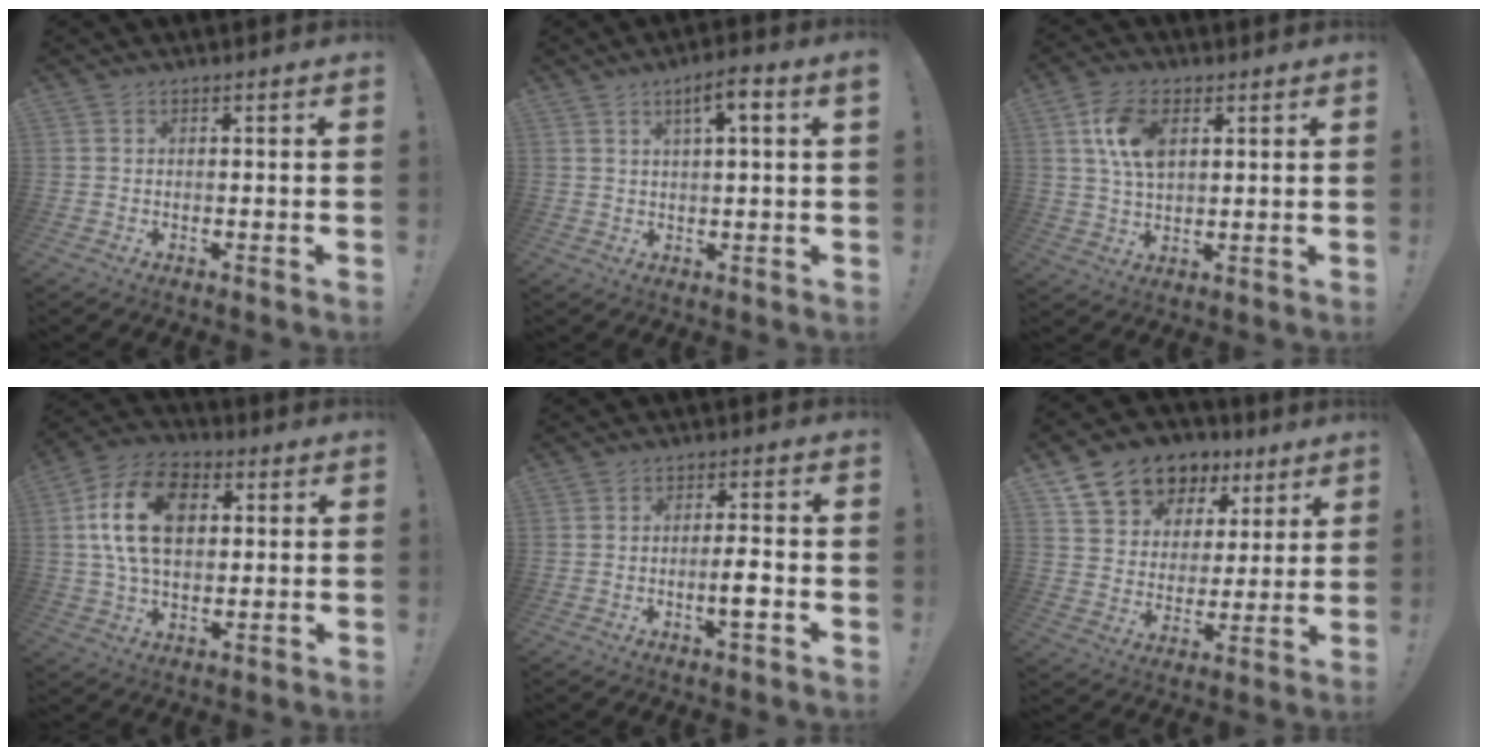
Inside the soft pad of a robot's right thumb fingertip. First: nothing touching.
{"total": 5.6, "force": [2.5, 0.4, 4.9], "torque": [-0.075, -0.005, 0.035]}
{"total": 10.2, "force": [3.4, 6.0, 7.5], "torque": [-0.145, 0.003, 0.065]}
{"total": 17.9, "force": [3.5, 11.8, 12.9], "torque": [-0.231, 0.003, 0.059]}
{"total": 5.6, "force": [-2.0, 0.7, 5.1], "torque": [-0.080, 0.004, -0.035]}
{"total": 13.3, "force": [8.1, 9.4, 4.8], "torque": [-0.077, -0.045, 0.157]}